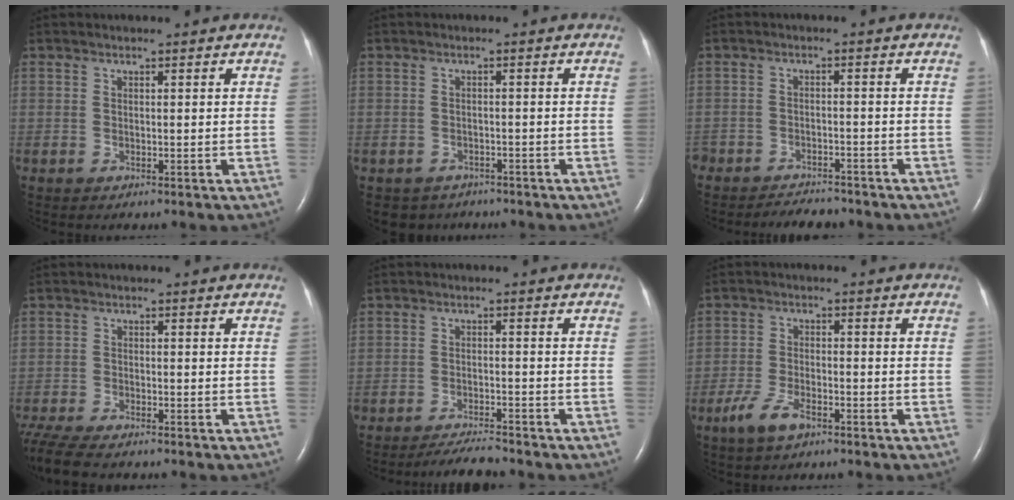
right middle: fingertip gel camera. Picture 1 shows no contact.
{"total": 3.9, "force": [-3.1, 2.3, -0.1], "torque": [0.003, 0.006, -0.044]}
{"total": 6.2, "force": [-5.7, 2.1, 1.2], "torque": [-0.019, -0.005, -0.082]}
{"total": 9.3, "force": [-7.9, 1.9, 4.6], "torque": [-0.087, -0.017, -0.135]}
{"total": 4.3, "force": [-4.2, 0.0, 1.1], "torque": [-0.022, -0.017, -0.071]}
{"total": 5.1, "force": [-3.3, 1.8, 3.4], "torque": [-0.080, -0.005, -0.061]}